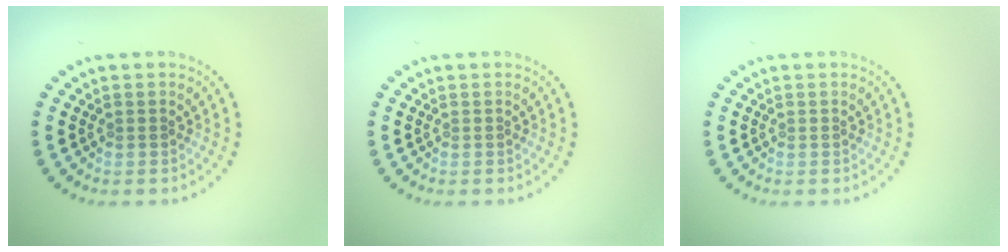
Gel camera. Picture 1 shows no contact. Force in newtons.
{"total": 0.0}
{"total": 0.0}